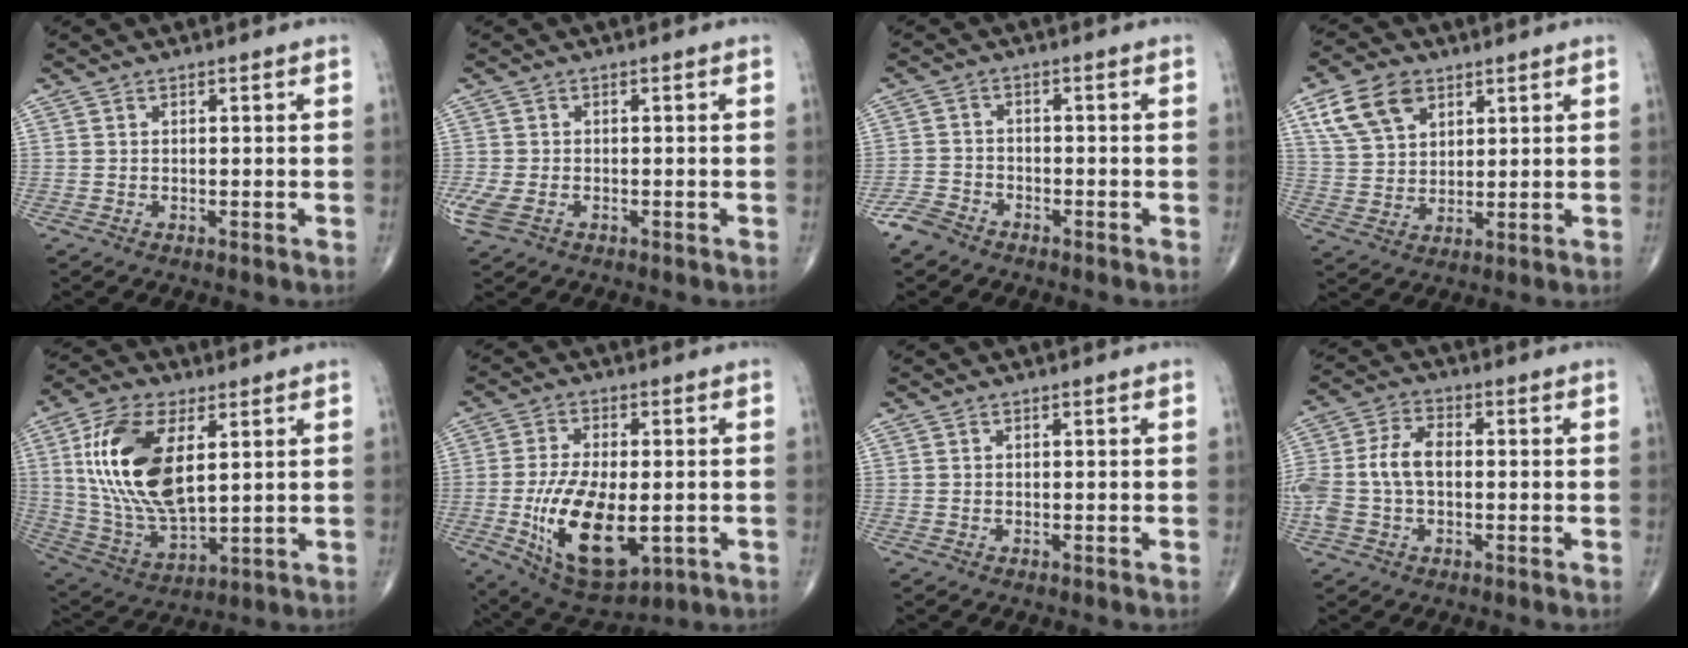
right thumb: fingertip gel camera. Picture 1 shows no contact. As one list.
[{"total": 4.3, "force": [-1.5, 2.7, 3.0], "torque": [-0.080, 0.000, -0.026]}, {"total": 3.9, "force": [-3.2, 2.1, 0.9], "torque": [-0.019, 0.010, -0.068]}, {"total": 10.4, "force": [5.3, 6.8, 5.8], "torque": [-0.094, -0.012, 0.107]}, {"total": 19.4, "force": [4.9, 9.6, 16.1], "torque": [-0.317, -0.018, 0.096]}, {"total": 16.5, "force": [-3.3, 8.0, 14.0], "torque": [-0.244, -0.011, -0.037]}, {"total": 0.0}, {"total": 10.2, "force": [-0.5, 6.5, 7.9], "torque": [-0.179, 0.028, -0.013]}]